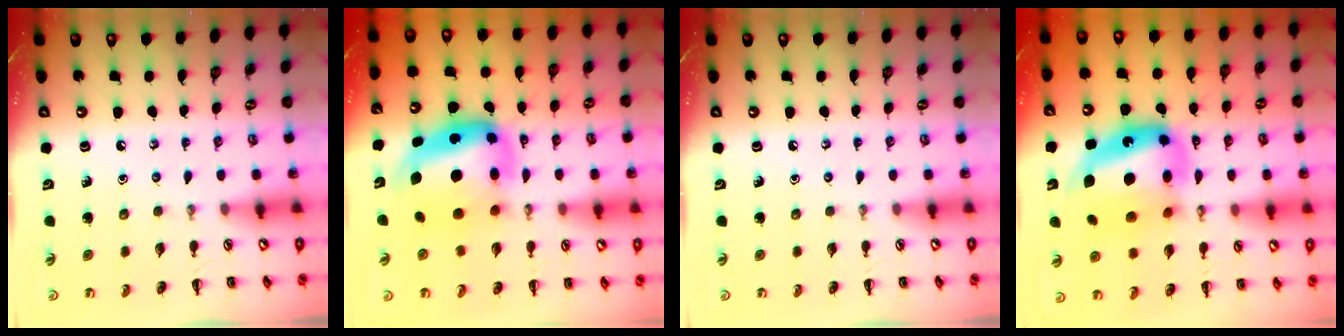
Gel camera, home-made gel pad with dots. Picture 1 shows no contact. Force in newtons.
{"total": 13.9, "press": 13.4, "slide": 3.6}
{"total": 0.0}
{"total": 18.5, "press": 17.9, "slide": 4.7}